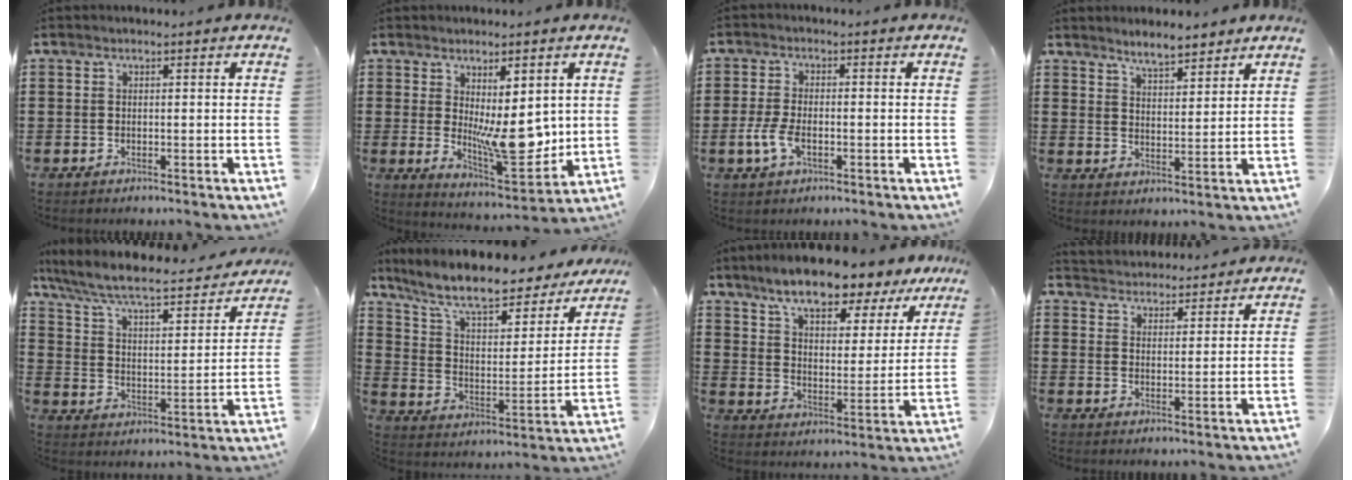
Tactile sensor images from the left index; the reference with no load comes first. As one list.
[{"total": 8.6, "force": [0.6, 3.8, 7.7], "torque": [-0.120, -0.015, 0.015]}, {"total": 4.6, "force": [-1.6, 2.2, 3.7], "torque": [-0.090, -0.003, -0.036]}, {"total": 4.4, "force": [4.2, 0.5, 1.0], "torque": [-0.033, -0.010, 0.078]}, {"total": 7.1, "force": [6.3, 0.7, 3.3], "torque": [-0.093, -0.043, 0.101]}, {"total": 9.9, "force": [8.6, 1.5, 4.8], "torque": [-0.127, -0.054, 0.148]}, {"total": 9.1, "force": [8.0, 1.2, 4.2], "torque": [-0.099, -0.039, 0.135]}, {"total": 3.7, "force": [3.6, 0.3, -0.6], "torque": [-0.005, -0.020, 0.065]}]